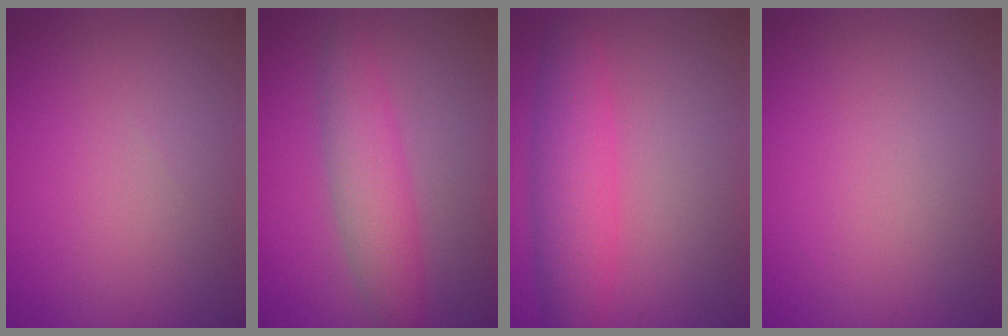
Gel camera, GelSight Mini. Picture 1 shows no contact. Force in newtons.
{"total": 4.1, "press": 4.1, "slide": 0.1}
{"total": 4.7, "press": 4.7, "slide": 0.1}
{"total": 0.0}